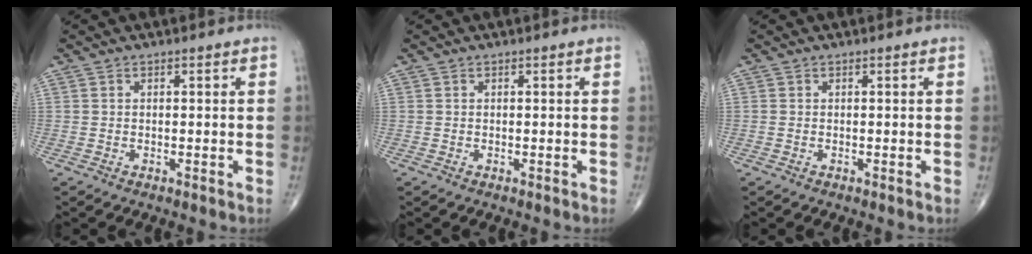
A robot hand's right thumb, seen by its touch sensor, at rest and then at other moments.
{"total": 0.0}
{"total": 0.0}